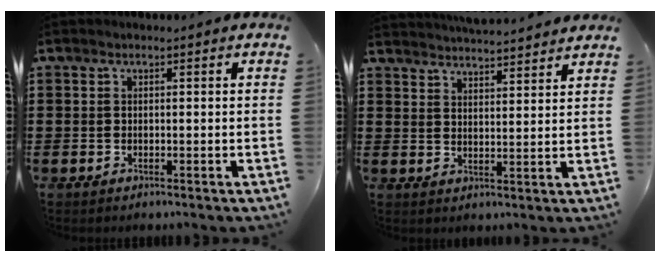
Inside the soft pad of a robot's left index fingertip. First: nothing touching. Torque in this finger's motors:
{"motor_torque": [2.14, 0.00, 0.71, 0.14]}